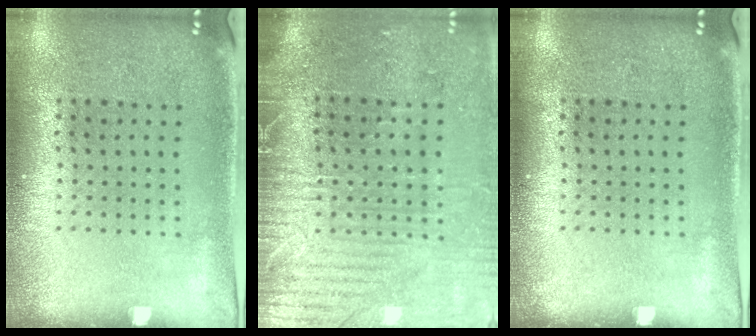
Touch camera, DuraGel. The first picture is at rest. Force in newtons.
{"total": 3.5, "press": 3.3, "slide": 1.3}
{"total": 0.0}